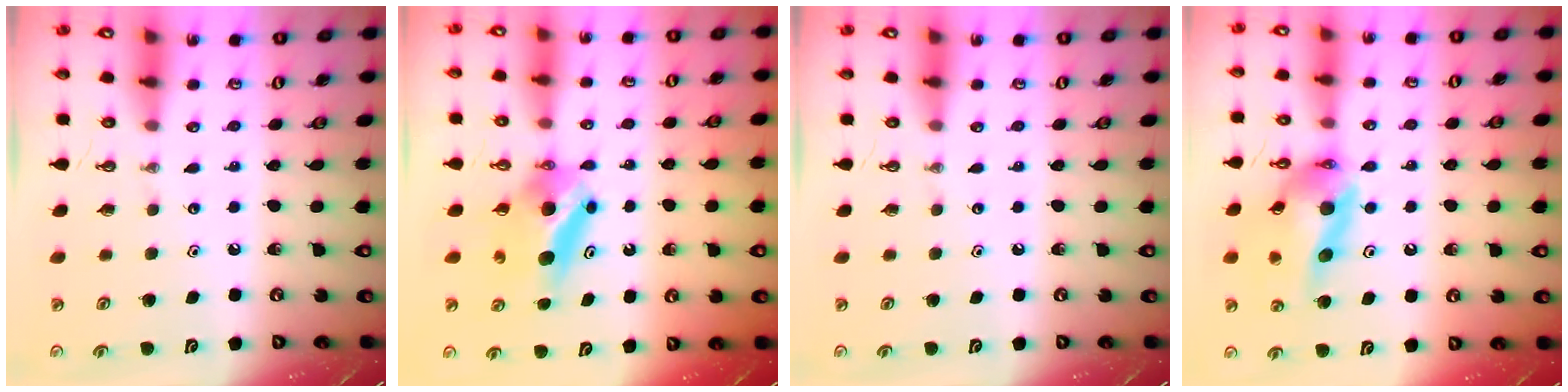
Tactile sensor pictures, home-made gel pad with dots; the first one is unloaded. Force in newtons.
{"total": 7.6, "press": 6.8, "slide": 3.3}
{"total": 0.0}
{"total": 15.6, "press": 15.4, "slide": 2.1}